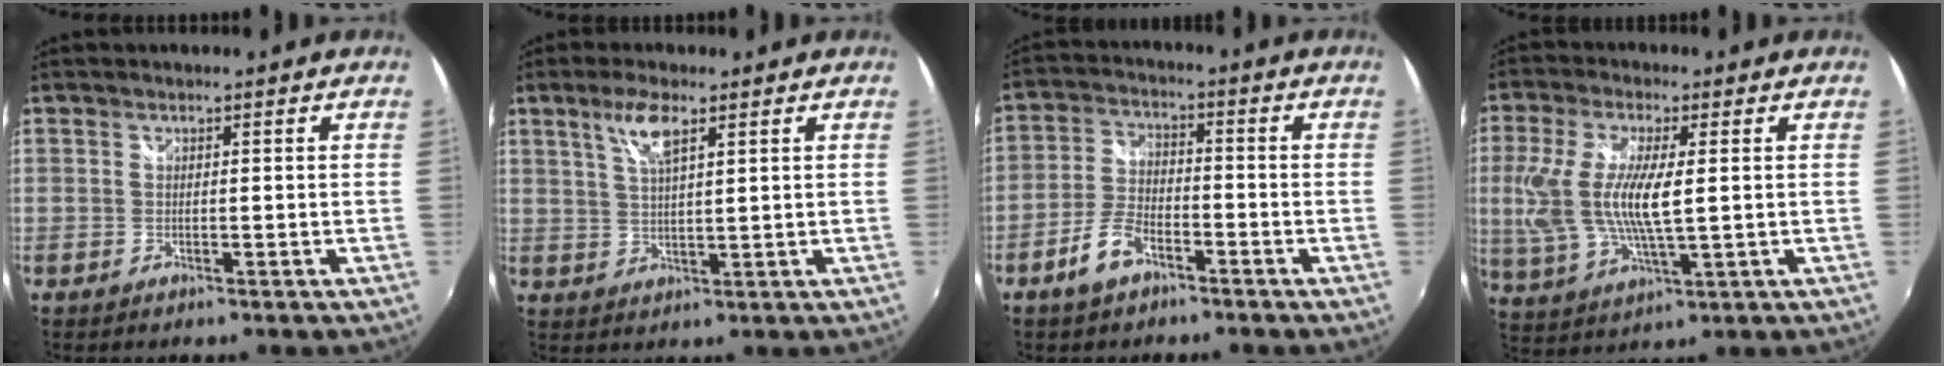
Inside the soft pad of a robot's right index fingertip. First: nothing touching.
{"total": 5.5, "force": [3.0, 1.2, 4.5], "torque": [-0.087, 0.004, 0.060]}
{"total": 6.7, "force": [-4.4, 2.9, 4.2], "torque": [-0.095, 0.007, -0.081]}
{"total": 13.1, "force": [0.8, 4.0, 12.4], "torque": [-0.254, -0.008, 0.023]}